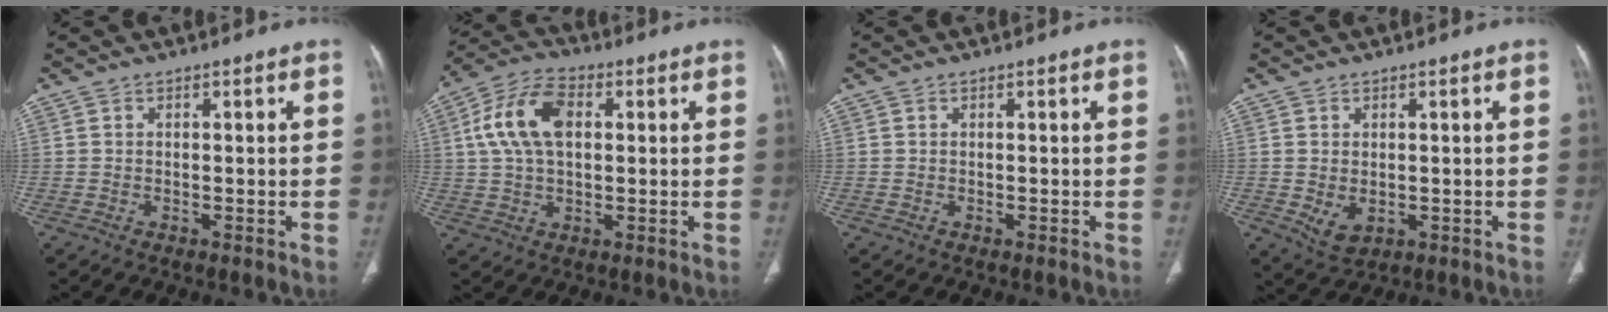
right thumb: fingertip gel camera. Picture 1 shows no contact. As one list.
[{"total": 12.0, "force": [2.4, 7.2, 9.4], "torque": [-0.183, 0.020, 0.040]}, {"total": 0.0}, {"total": 4.2, "force": [-0.4, 2.9, 3.0], "torque": [-0.050, -0.009, 0.009]}]